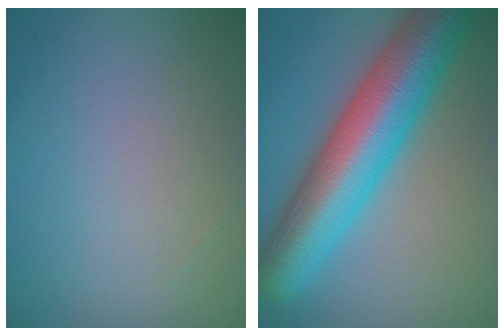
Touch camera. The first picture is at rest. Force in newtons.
{"total": 11.8, "press": 11.8, "slide": 0.3}